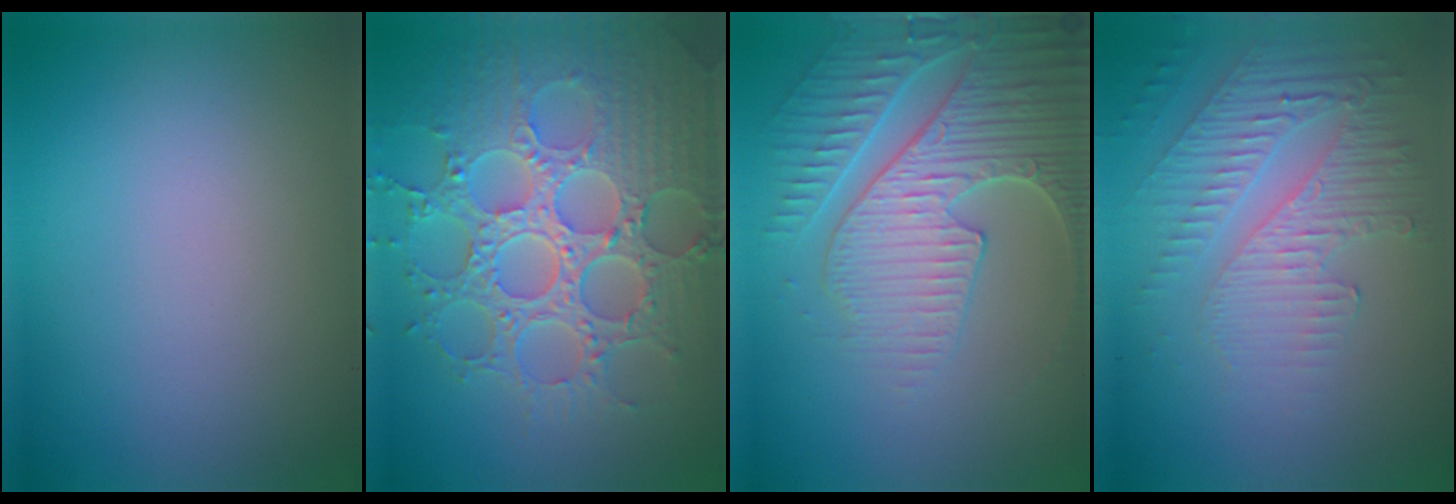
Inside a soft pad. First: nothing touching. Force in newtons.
{"total": 8.8, "press": 6.6, "slide": 5.8}
{"total": 6.4, "press": 5.4, "slide": 3.5}
{"total": 5.6, "press": 3.2, "slide": 4.5}